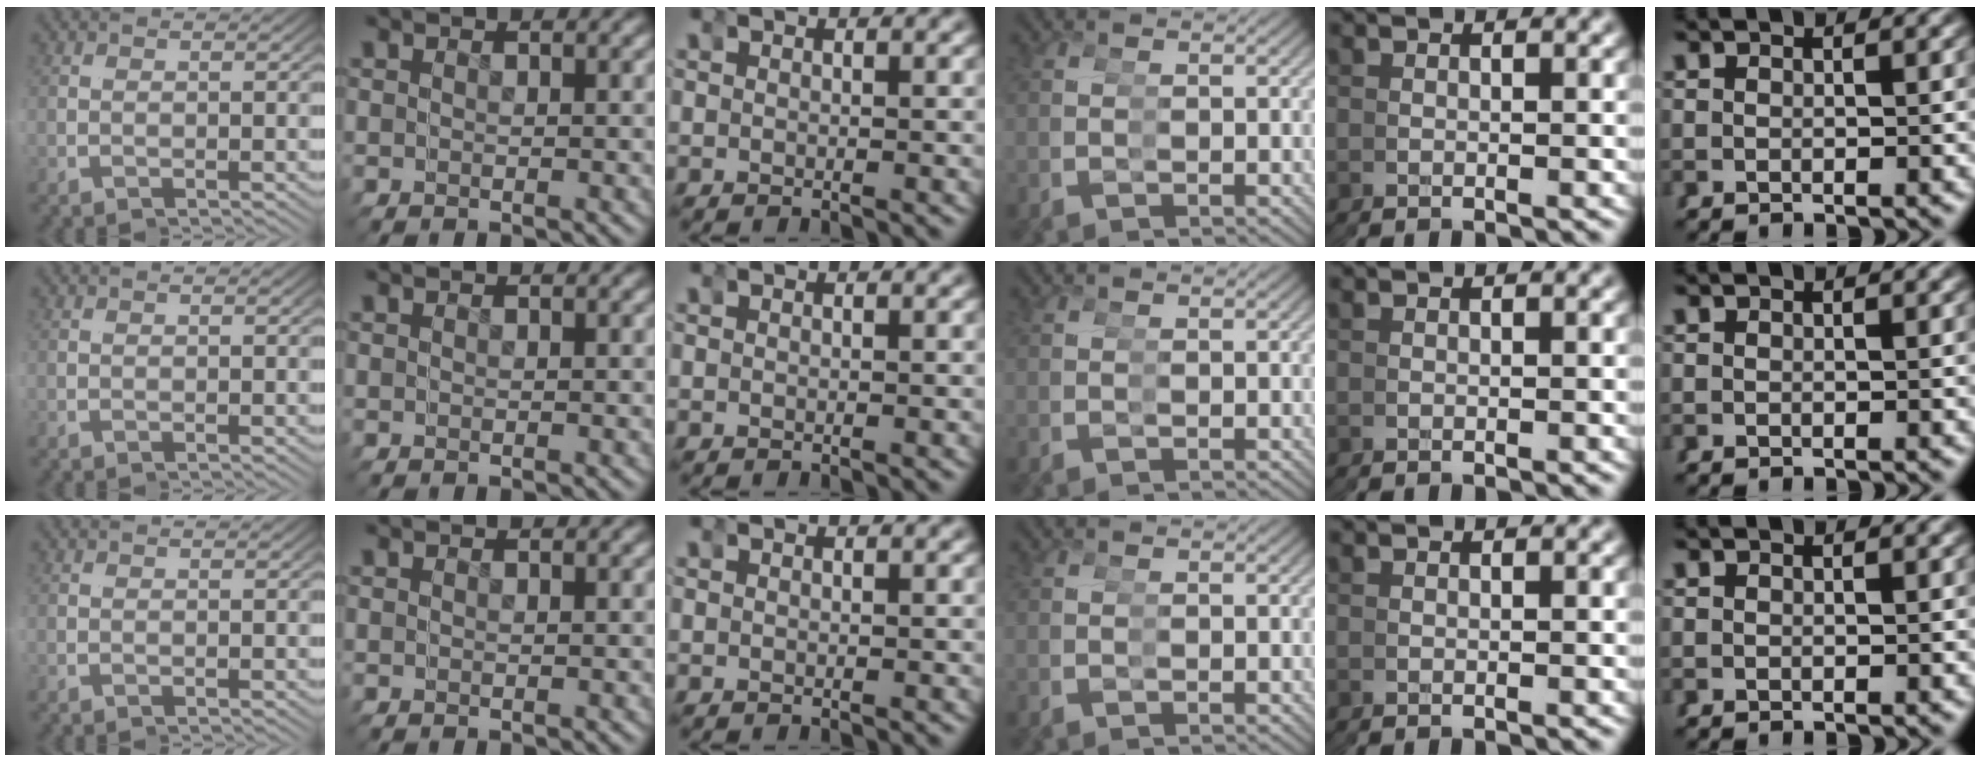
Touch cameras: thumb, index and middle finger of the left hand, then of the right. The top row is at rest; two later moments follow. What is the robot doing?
{"motion": "reach", "object": "sticker"}